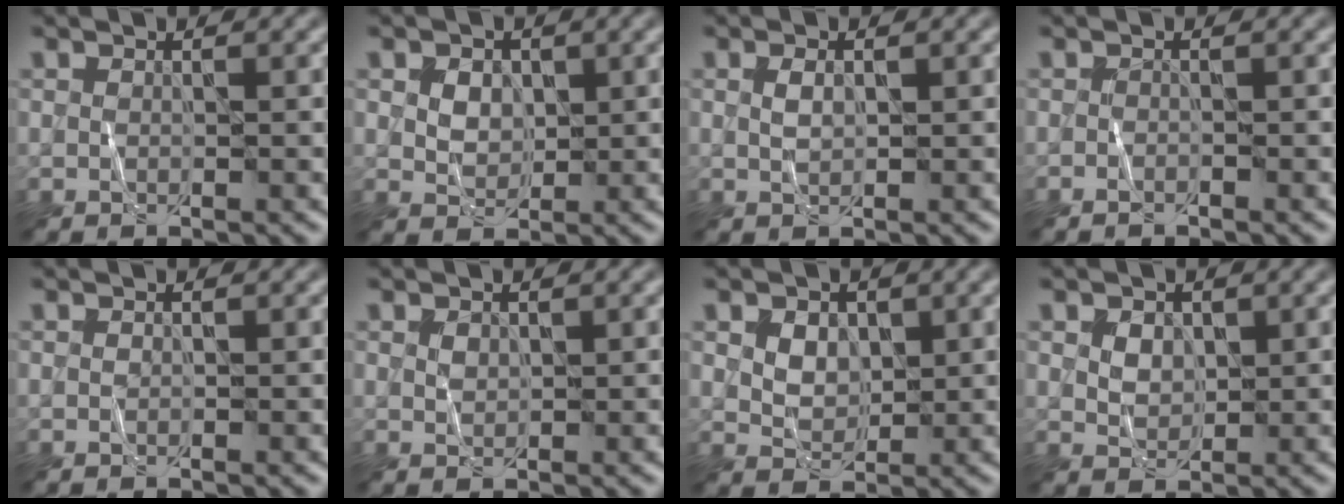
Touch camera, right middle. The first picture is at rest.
{"total": 2.6, "force": [0.8, 2.0, 1.5], "torque": [-0.035, 0.004, 0.014]}
{"total": 1.0, "force": [0.3, 0.5, 0.8], "torque": [-0.022, 0.001, 0.008]}
{"total": 0.6, "force": [-0.6, -0.1, 0.0], "torque": [-0.001, 0.000, -0.010]}
{"total": 0.0}
{"total": 0.6, "force": [0.3, 0.4, 0.3], "torque": [-0.009, -0.001, 0.008]}
{"total": 2.8, "force": [0.9, 2.0, 1.7], "torque": [-0.037, 0.002, 0.017]}
{"total": 1.7, "force": [0.5, 1.3, 0.9], "torque": [-0.019, -0.002, 0.008]}